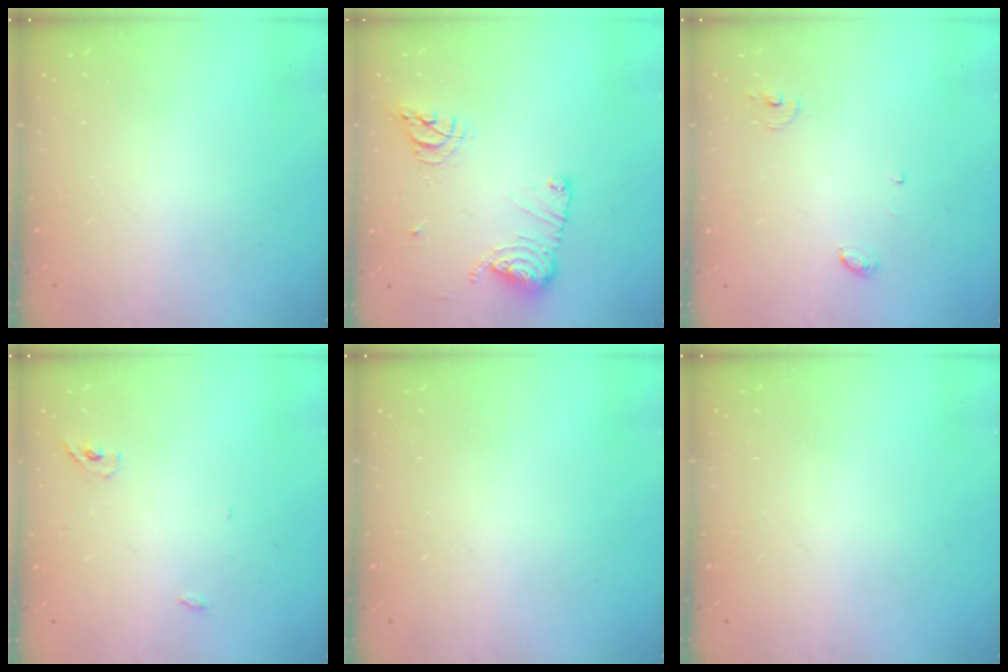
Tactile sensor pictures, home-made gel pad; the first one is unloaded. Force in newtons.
{"total": 12.5, "press": 12.4, "slide": 1.2}
{"total": 4.9, "press": 4.8, "slide": 0.2}
{"total": 2.1, "press": 1.9, "slide": 1.0}
{"total": 0.0}
{"total": 0.0}